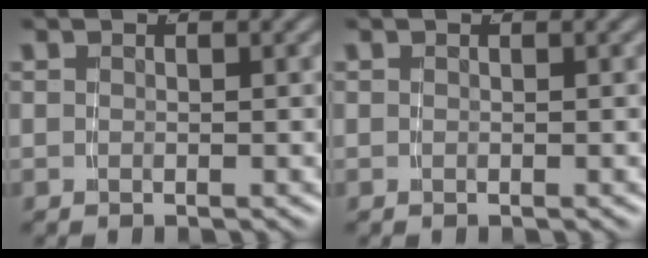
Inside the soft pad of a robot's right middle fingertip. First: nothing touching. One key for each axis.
{"total": 0.0}